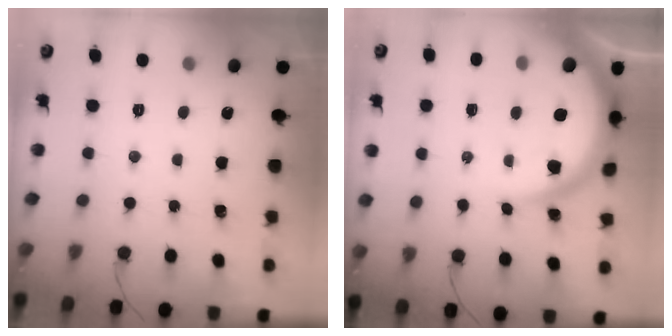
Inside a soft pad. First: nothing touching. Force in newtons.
{"total": 12.2, "press": 12.1, "slide": 1.1}